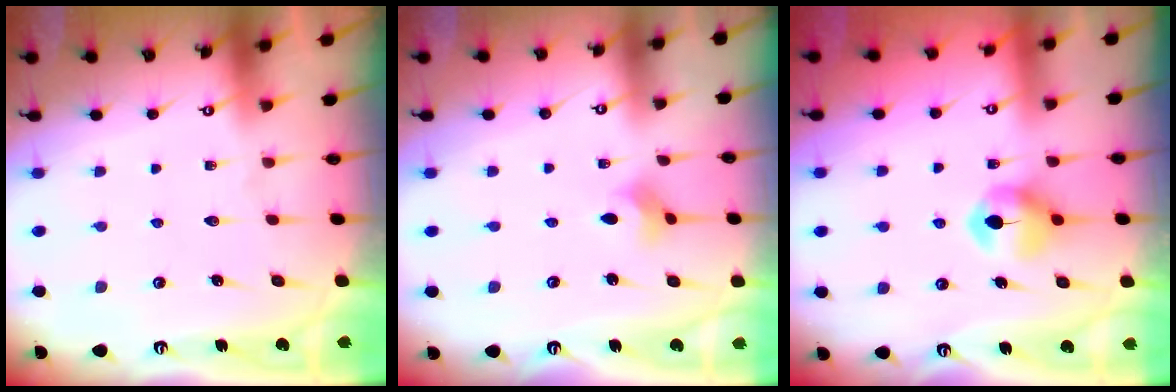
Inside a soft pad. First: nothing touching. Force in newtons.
{"total": 2.6, "press": 2.5, "slide": 0.6}
{"total": 7.3, "press": 7.3, "slide": 0.4}